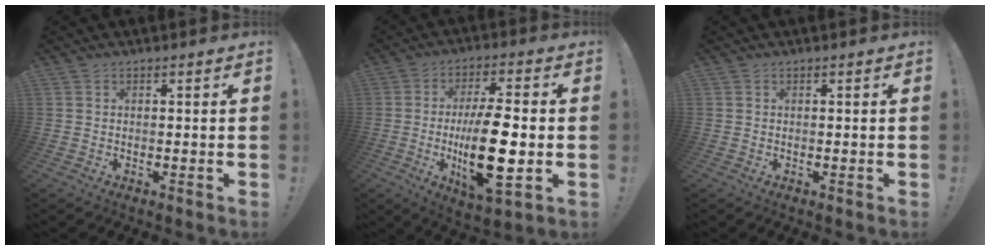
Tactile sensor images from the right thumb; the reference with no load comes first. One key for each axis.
{"total": 18.4, "fx": -2.7, "fy": 6.0, "fz": 17.2, "tx": -0.304, "ty": -0.005, "tz": -0.042}
{"total": 0.0}